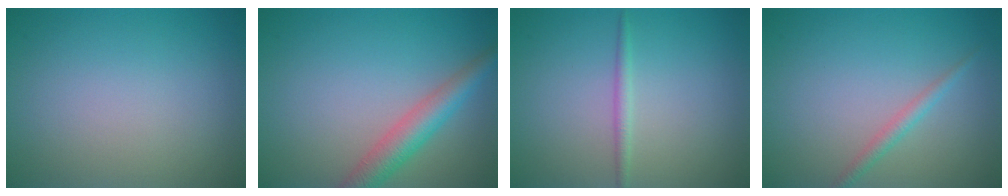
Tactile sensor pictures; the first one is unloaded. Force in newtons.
{"total": 3.9, "press": 3.9, "slide": 0.1}
{"total": 1.1, "press": 1.1, "slide": 0.1}
{"total": 1.4, "press": 1.4, "slide": 0.1}